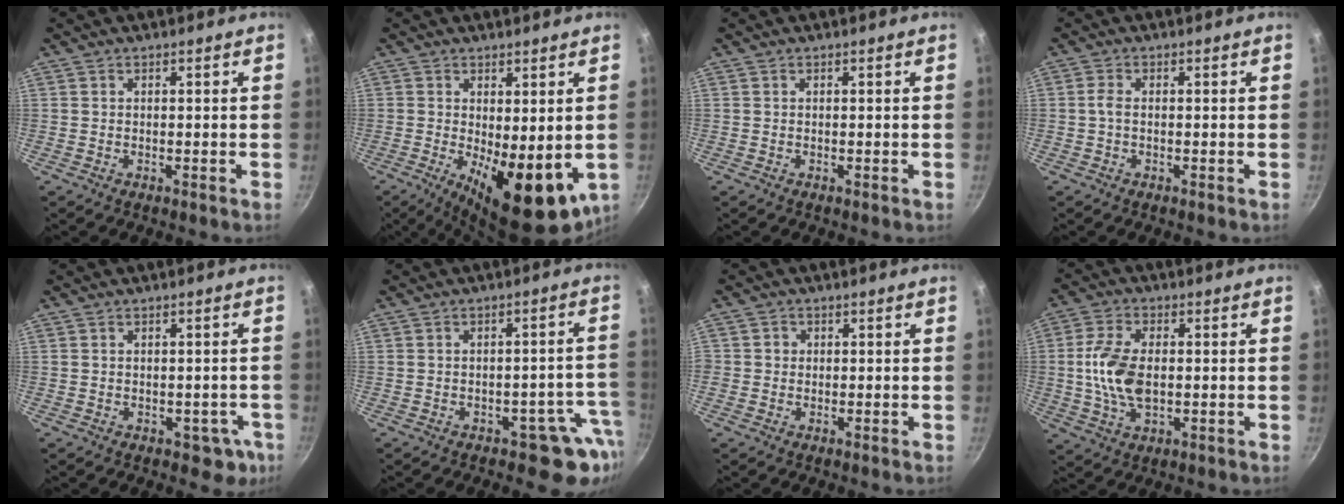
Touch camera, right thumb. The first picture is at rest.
{"total": 13.4, "force": [-1.7, 5.5, 12.1], "torque": [-0.142, -0.016, -0.009]}
{"total": 0.0}
{"total": 1.7, "force": [-0.3, 0.8, 1.4], "torque": [-0.039, 0.007, -0.011]}
{"total": 4.8, "force": [-1.6, 3.4, 2.9], "torque": [-0.011, 0.022, -0.001]}
{"total": 7.5, "force": [-3.9, 4.7, 4.4], "torque": [0.011, 0.048, -0.033]}
{"total": 2.0, "force": [-0.2, 1.9, 0.4], "torque": [0.004, 0.005, -0.007]}
{"total": 10.3, "force": [-0.2, 5.9, 8.4], "torque": [-0.163, 0.009, -0.007]}